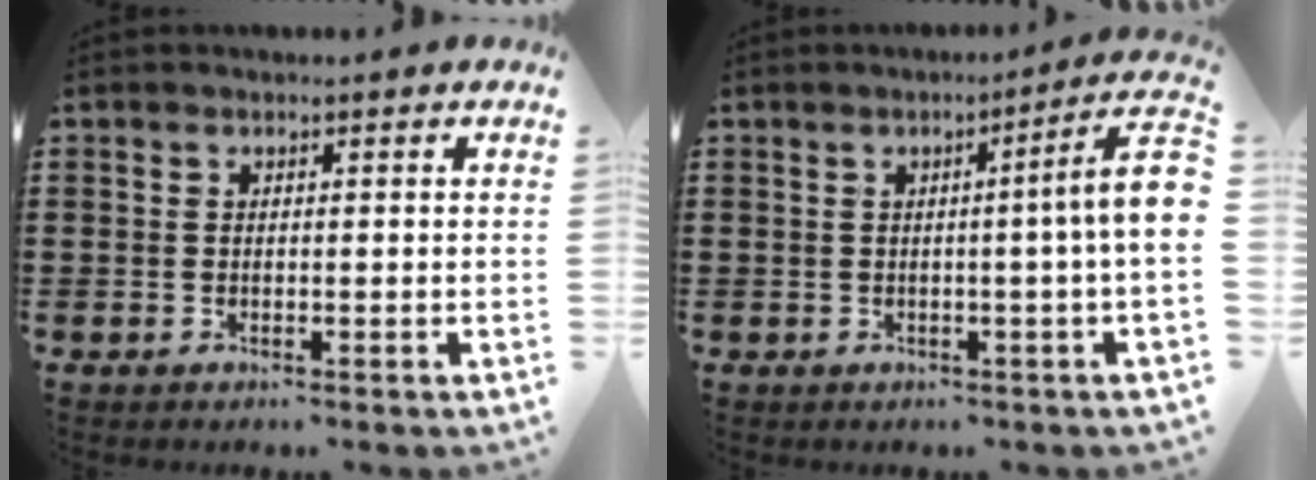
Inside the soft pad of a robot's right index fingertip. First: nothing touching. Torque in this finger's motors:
{"motor_torque": [1.12, -0.74, 0.65, 0.12]}